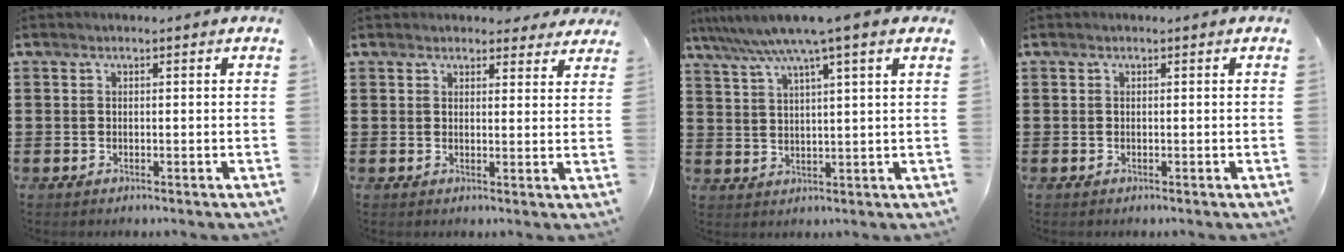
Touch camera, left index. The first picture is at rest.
{"total": 2.9, "force": [2.7, 0.8, 0.6], "torque": [-0.011, -0.006, 0.050]}
{"total": 7.1, "force": [5.3, -0.3, 4.7], "torque": [-0.108, -0.020, 0.088]}
{"total": 0.0}